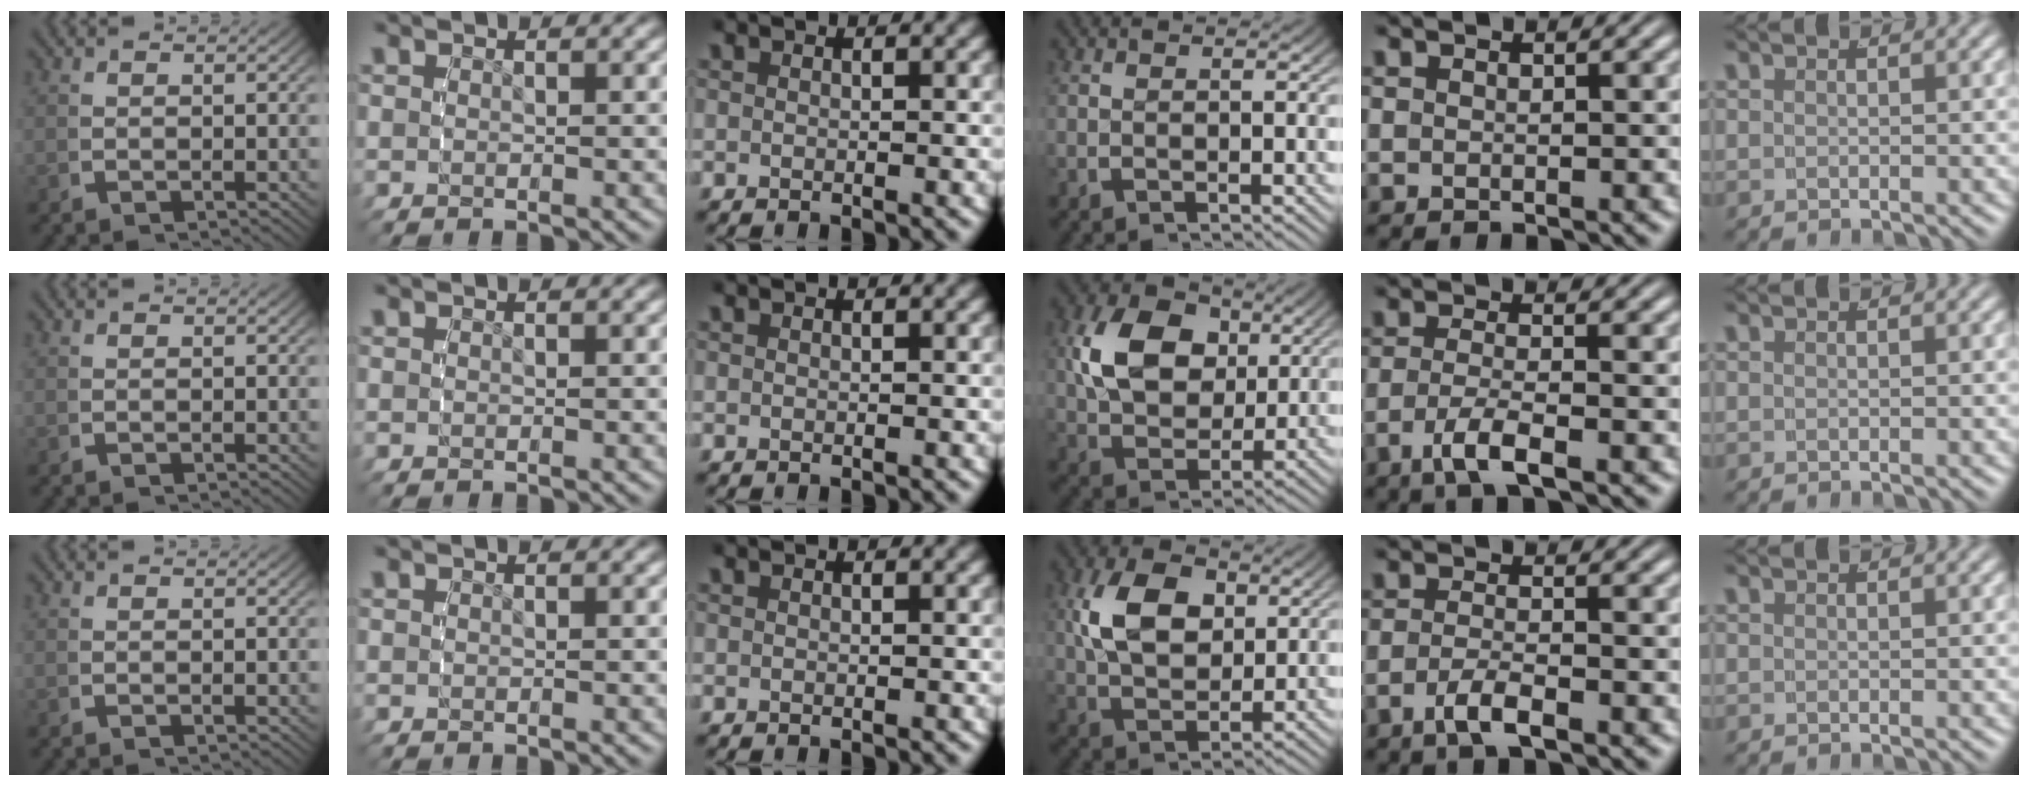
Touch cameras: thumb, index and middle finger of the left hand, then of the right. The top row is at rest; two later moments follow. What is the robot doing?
{"motion": "grasp_and_lifting", "object": "bowl"}